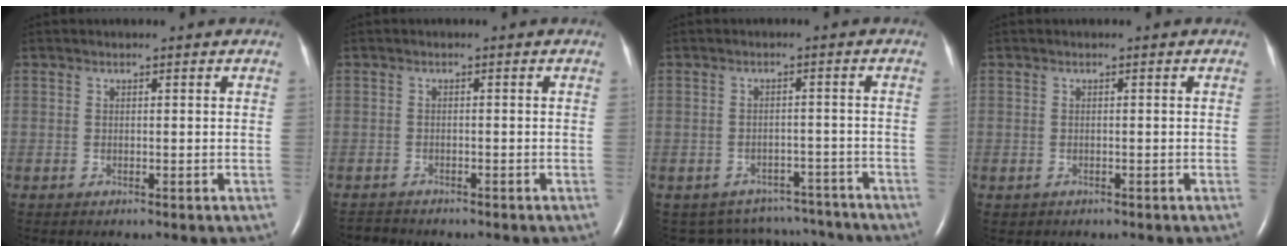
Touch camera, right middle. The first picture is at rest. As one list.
[{"total": 1.8, "force": [-1.8, 0.4, -0.2], "torque": [-0.001, -0.007, -0.027]}, {"total": 9.9, "force": [-9.1, 3.9, 0.0], "torque": [-0.005, 0.032, -0.107]}, {"total": 0.6, "force": [-0.3, 0.5, 0.0], "torque": [-0.010, 0.002, -0.001]}]